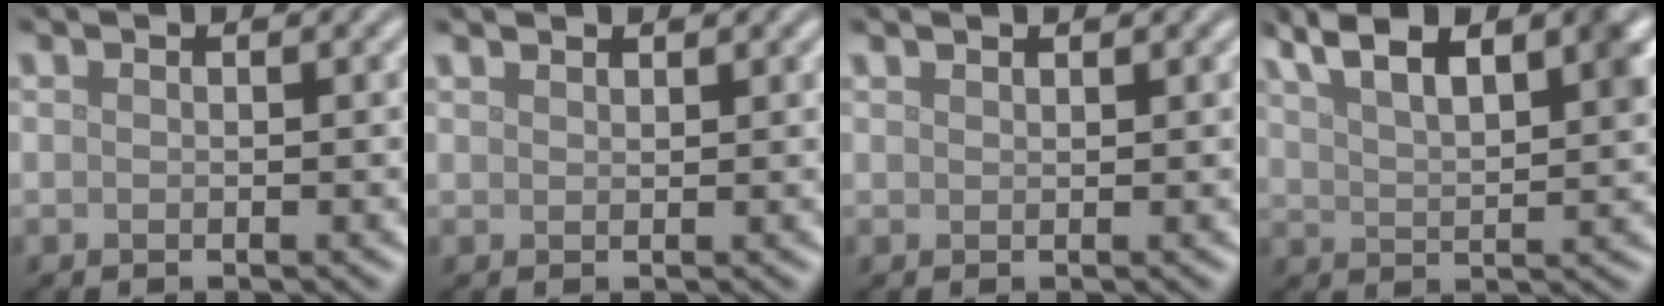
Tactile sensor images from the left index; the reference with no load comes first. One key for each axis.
{"total": 1.1, "fx": 1.1, "fy": 0.1, "fz": 0.2, "tx": -0.005, "ty": 0.000, "tz": 0.017}
{"total": 0.8, "fx": 0.7, "fy": 0.0, "fz": 0.1, "tx": -0.002, "ty": -0.001, "tz": 0.012}
{"total": 7.4, "fx": 4.6, "fy": 2.5, "fz": 5.3, "tx": -0.091, "ty": 0.018, "tz": 0.075}